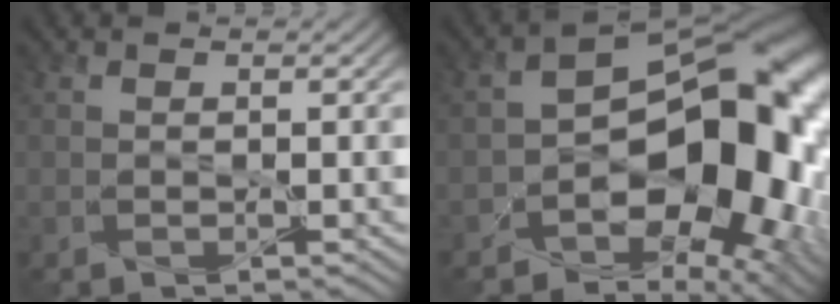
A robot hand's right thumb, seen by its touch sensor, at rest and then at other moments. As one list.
[{"total": 18.1, "force": [-5.4, 11.2, 13.2], "torque": [-0.138, -0.015, -0.085]}]